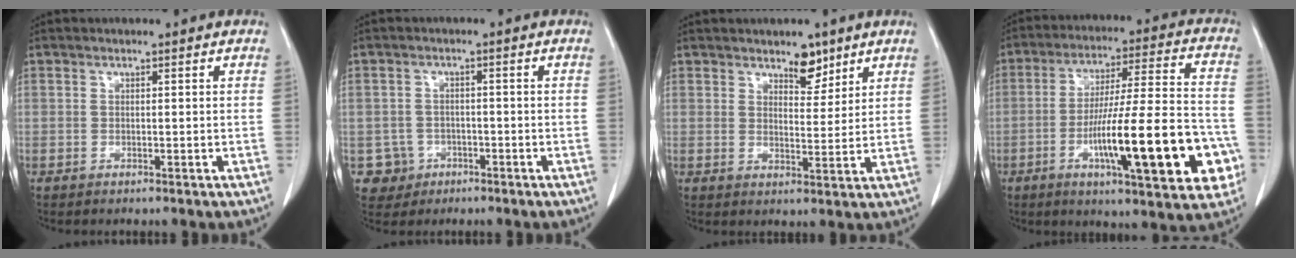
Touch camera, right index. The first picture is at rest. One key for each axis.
{"total": 4.3, "fx": -1.4, "fy": 4.0, "fz": -0.2, "tx": 0.013, "ty": 0.014, "tz": -0.020}
{"total": 4.3, "fx": 3.2, "fy": 1.9, "fz": 2.1, "tx": -0.025, "ty": -0.006, "tz": 0.051}
{"total": 21.2, "fx": -6.7, "fy": 2.9, "fz": 19.9, "tx": -0.280, "ty": 0.003, "tz": -0.096}